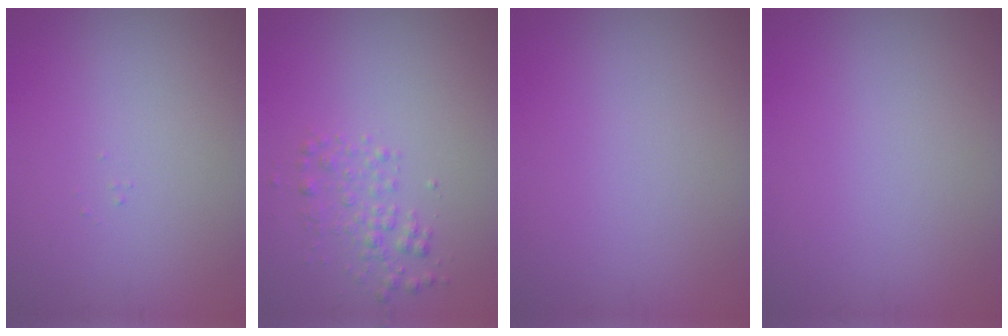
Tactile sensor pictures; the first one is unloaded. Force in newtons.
{"total": 1.9, "press": 1.9, "slide": 0.1}
{"total": 0.0}
{"total": 0.0}